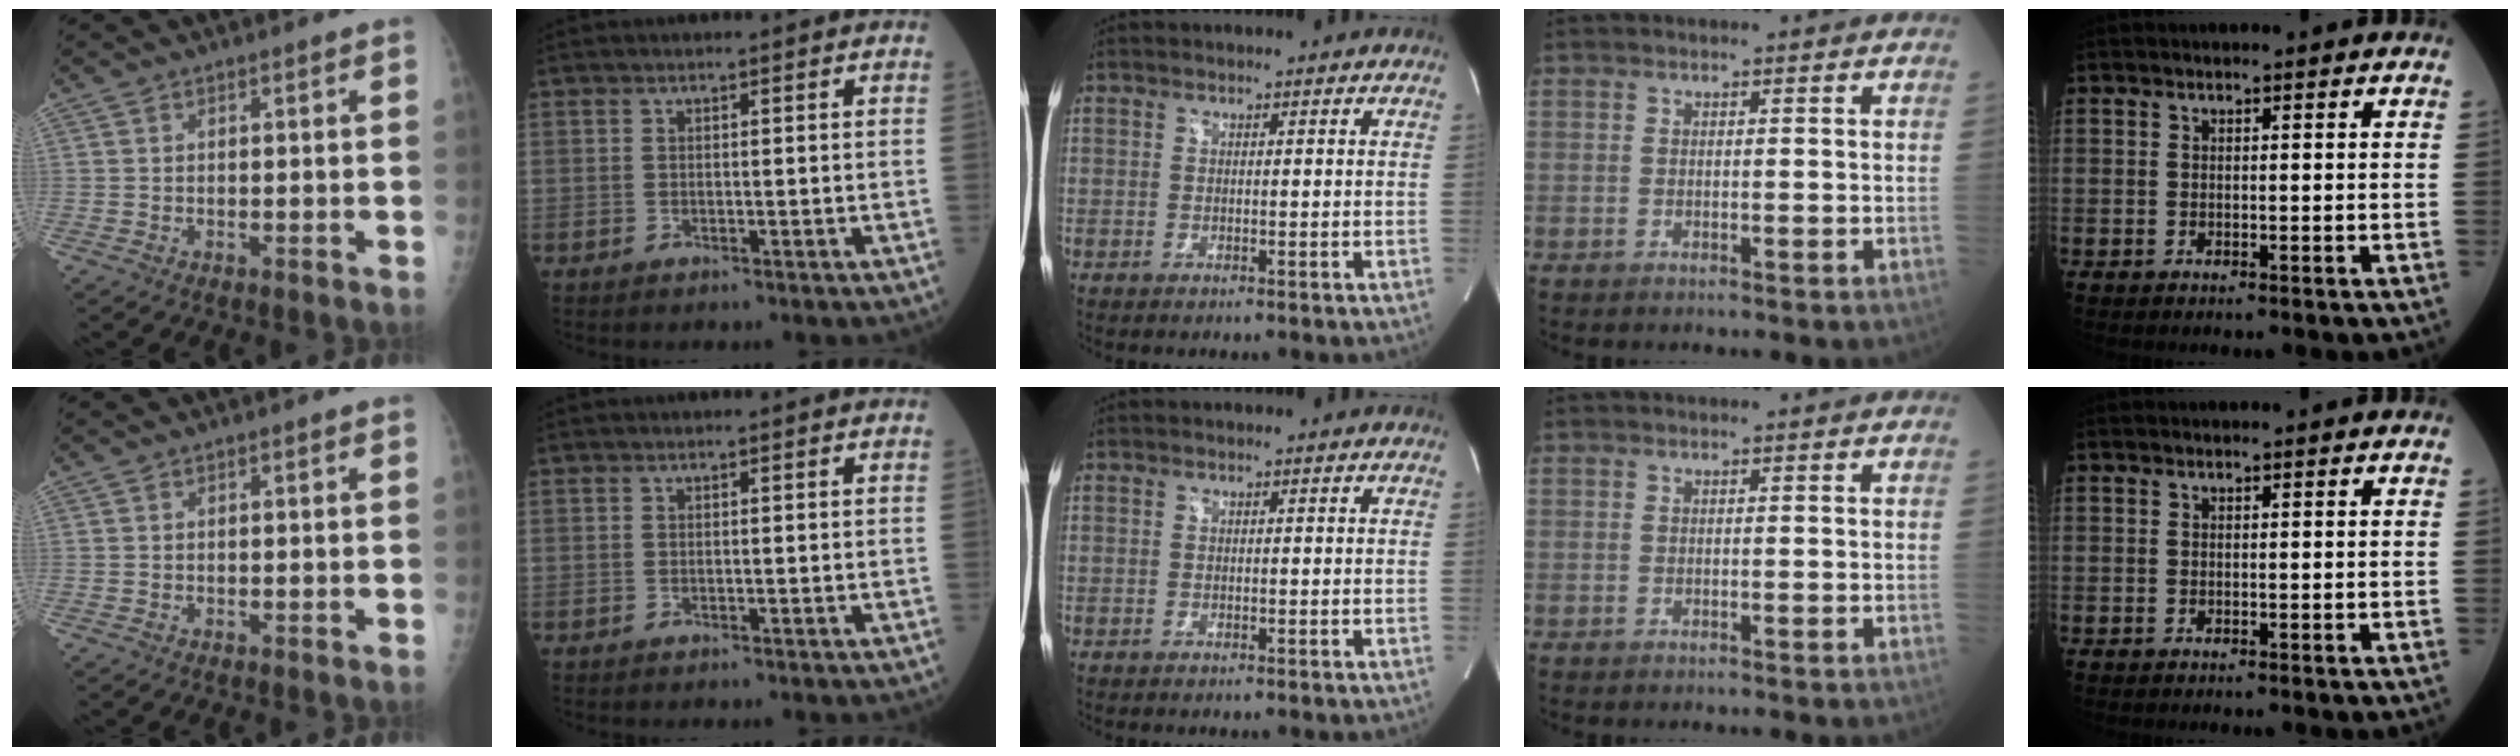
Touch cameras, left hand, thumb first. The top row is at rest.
{}